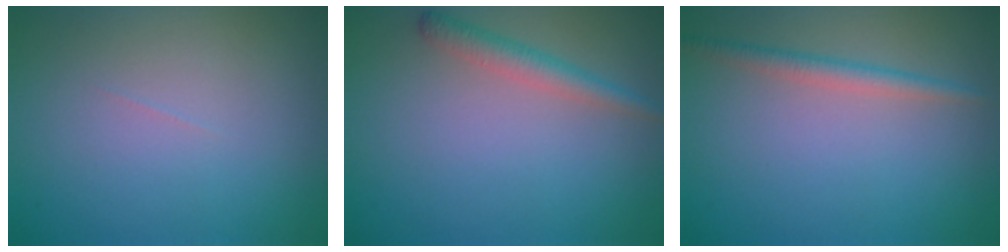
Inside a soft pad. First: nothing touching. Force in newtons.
{"total": 2.2, "press": 2.2, "slide": 0.1}
{"total": 2.0, "press": 2.0, "slide": 0.0}